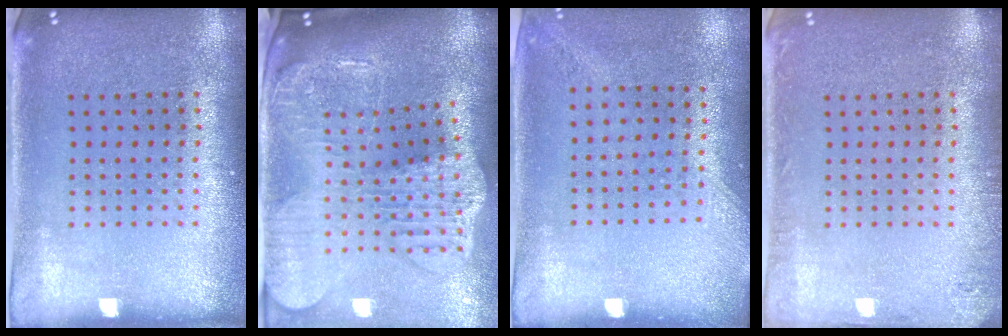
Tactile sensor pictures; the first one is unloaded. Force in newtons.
{"total": 4.3, "press": 3.3, "slide": 2.8}
{"total": 1.4, "press": 1.1, "slide": 0.9}
{"total": 1.4, "press": 1.4, "slide": 0.1}